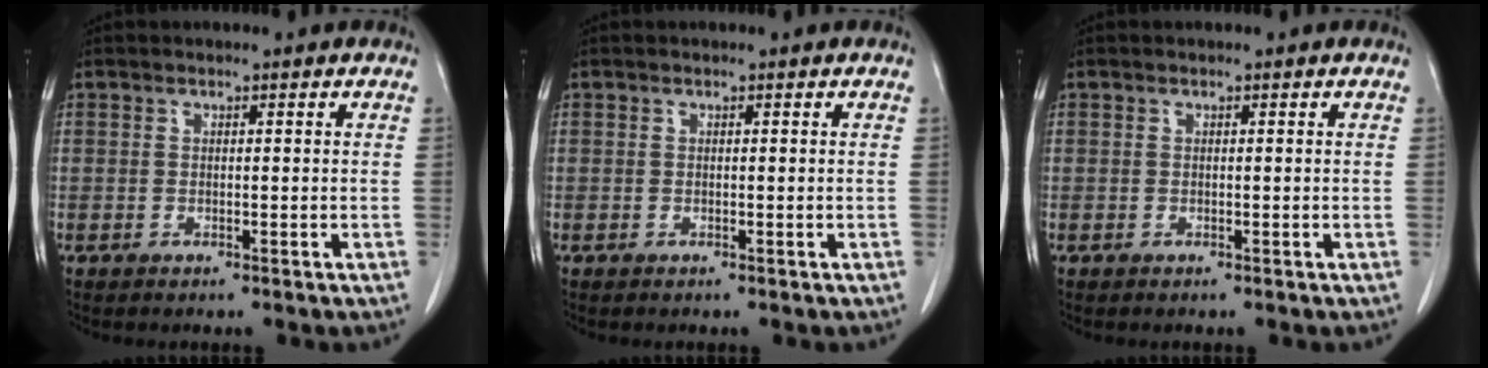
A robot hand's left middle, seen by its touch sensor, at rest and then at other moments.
{"total": 0.0}
{"total": 0.0}